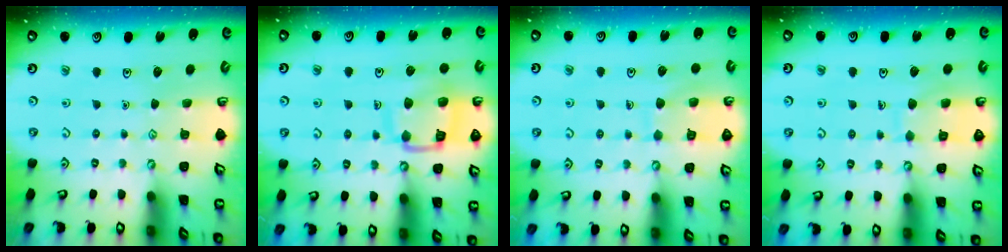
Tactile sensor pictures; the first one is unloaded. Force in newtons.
{"total": 12.2, "press": 12.2, "slide": 1.3}
{"total": 7.9, "press": 7.9, "slide": 0.6}
{"total": 7.8, "press": 7.8, "slide": 0.7}